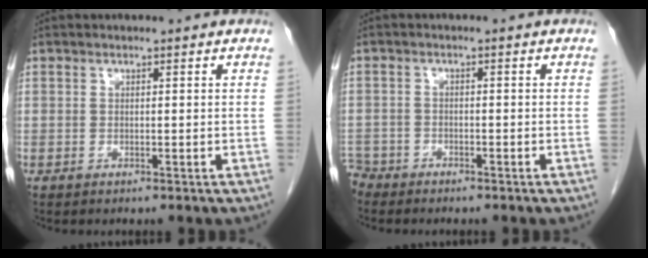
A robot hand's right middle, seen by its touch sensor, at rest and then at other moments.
{"total": 4.0, "force": [-3.6, 1.6, 0.1], "torque": [-0.003, -0.002, -0.071]}